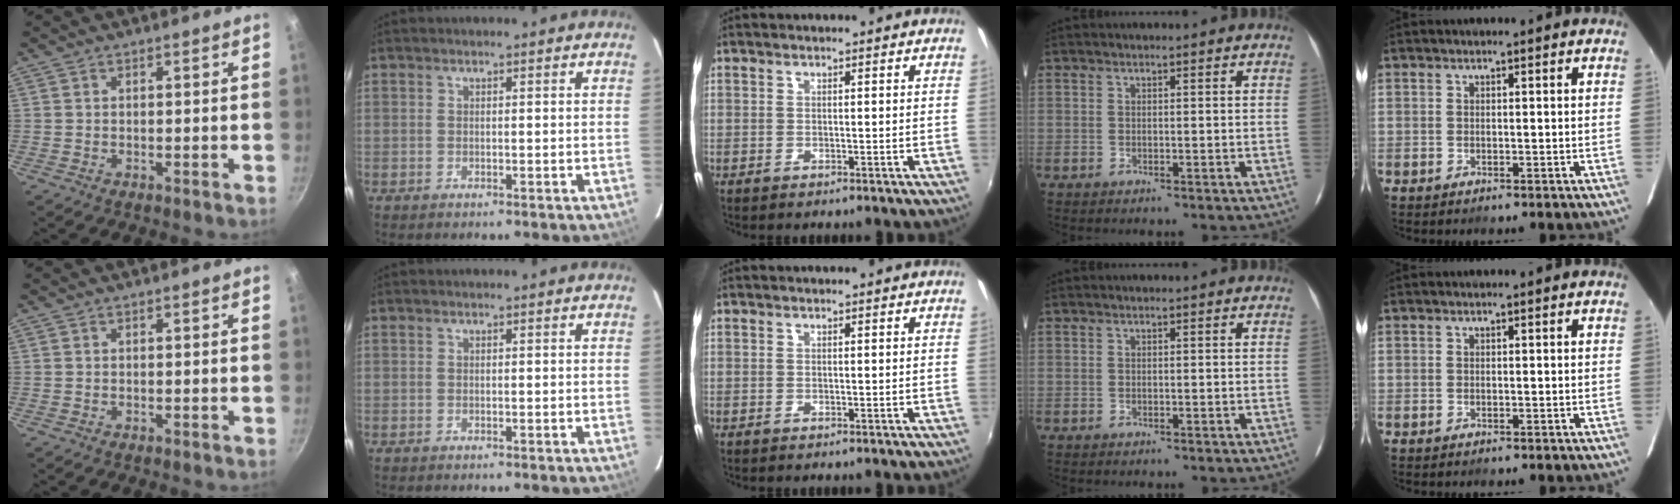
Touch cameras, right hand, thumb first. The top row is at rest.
{}